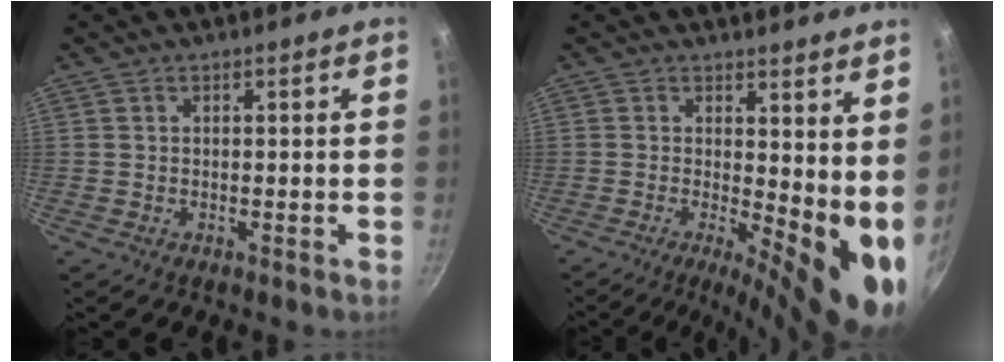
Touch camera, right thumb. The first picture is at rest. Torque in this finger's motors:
{"motor_torque": [0.35, 1.36, 0.50, -0.38, 0.37]}